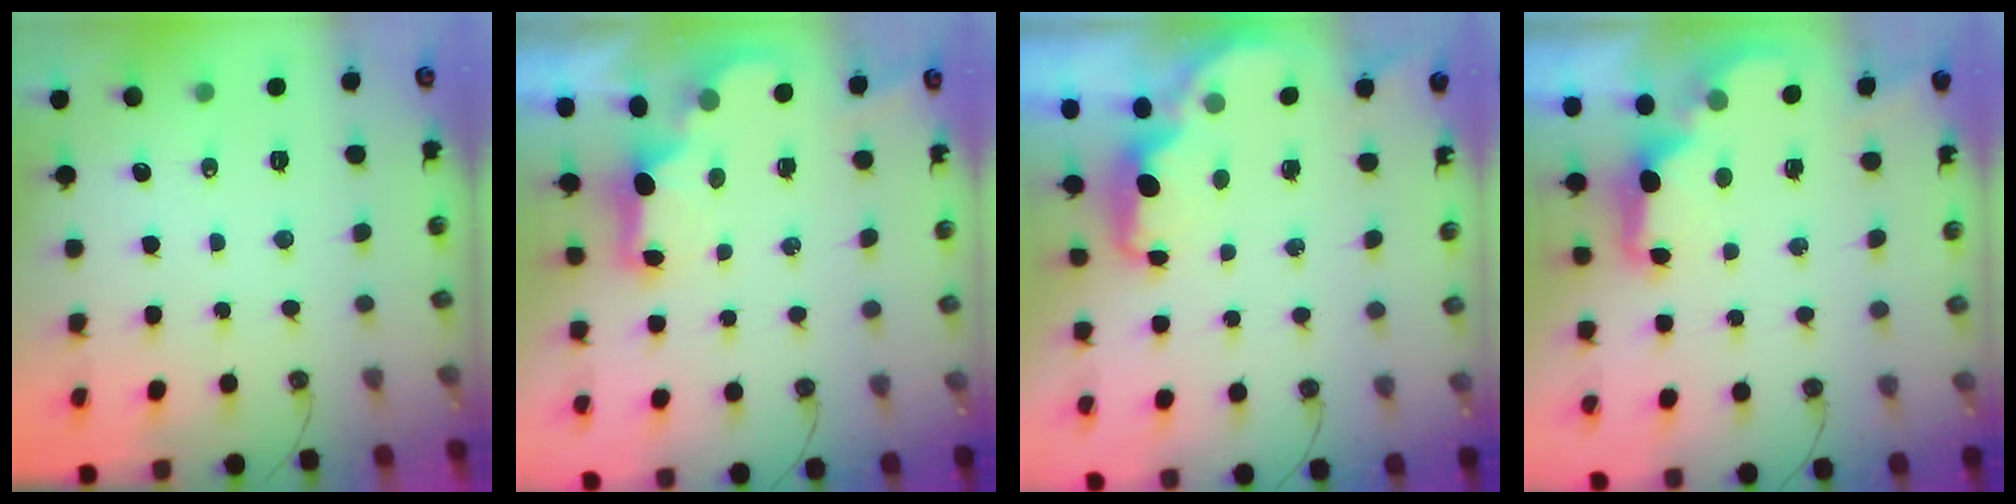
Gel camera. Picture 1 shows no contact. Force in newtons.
{"total": 2.1, "press": 2.0, "slide": 0.7}
{"total": 2.0, "press": 1.8, "slide": 0.8}
{"total": 2.6, "press": 2.5, "slide": 0.6}